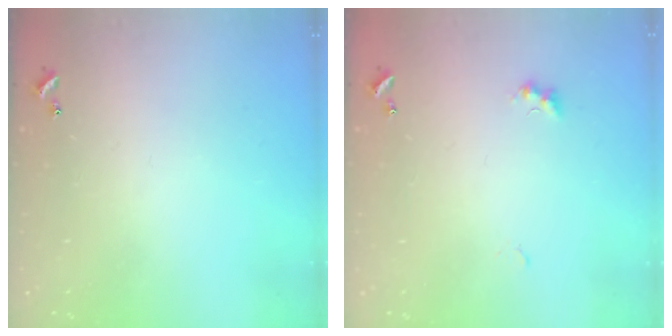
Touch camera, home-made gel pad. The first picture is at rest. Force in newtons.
{"total": 2.7, "press": 2.6, "slide": 0.6}